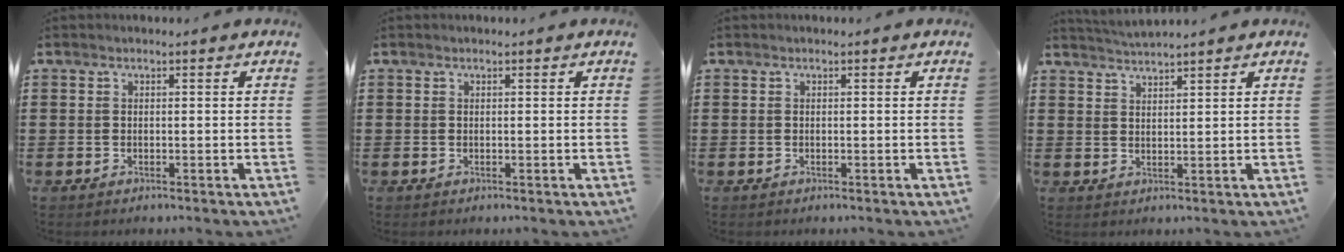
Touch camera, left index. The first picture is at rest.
{"total": 0.0}
{"total": 0.0}
{"total": 2.2, "force": [2.1, -0.4, -0.1], "torque": [-0.004, -0.006, 0.041]}